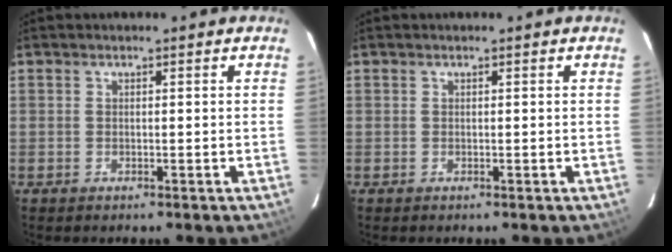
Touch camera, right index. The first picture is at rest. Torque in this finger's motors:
{"motor_torque": [0.46, 0.14, -0.02, 0.01]}